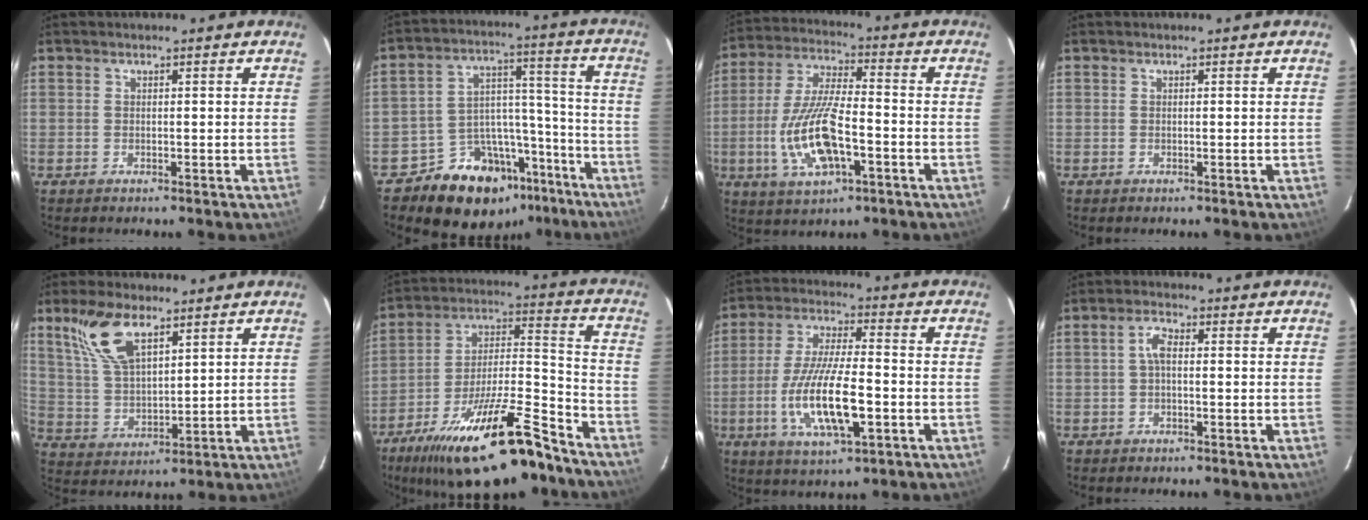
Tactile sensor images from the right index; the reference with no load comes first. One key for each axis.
{"total": 16.6, "fx": -12.3, "fy": 10.3, "fz": 4.3, "tx": -0.077, "ty": 0.074, "tz": -0.166}
{"total": 14.3, "fx": -4.4, "fy": 5.1, "fz": 12.7, "tx": -0.269, "ty": -0.004, "tz": -0.077}
{"total": 0.0}
{"total": 10.9, "fx": 6.5, "fy": 4.7, "fz": 7.3, "tx": -0.147, "ty": 0.014, "tz": 0.139}
{"total": 24.0, "fx": -17.7, "fy": 5.8, "fz": 15.2, "tx": -0.270, "ty": -0.016, "tz": -0.278}
{"total": 14.5, "fx": -4.2, "fy": 3.8, "fz": 13.4, "tx": -0.272, "ty": -0.011, "tz": -0.075}
{"total": 2.7, "fx": -0.1, "fy": 1.2, "fz": 2.4, "tx": -0.050, "ty": 0.010, "tz": -0.001}